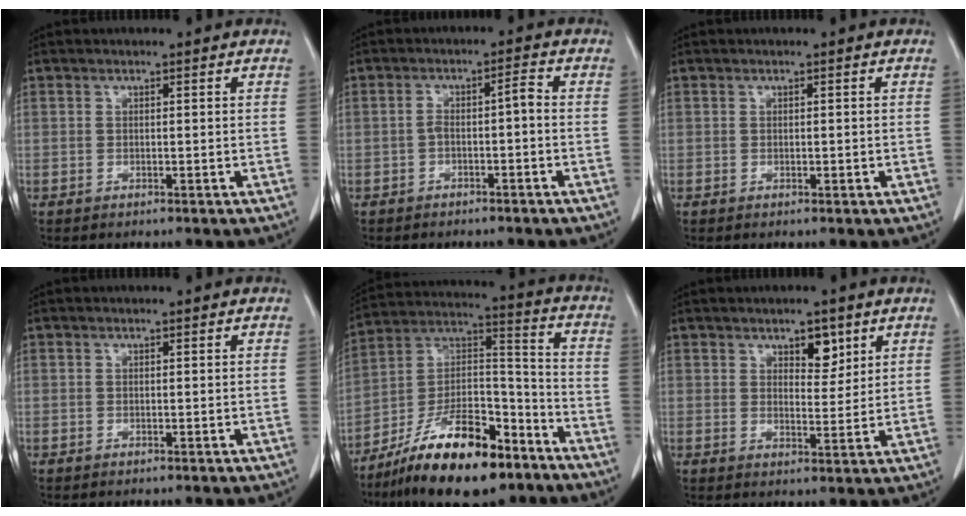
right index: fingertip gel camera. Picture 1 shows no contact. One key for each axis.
{"total": 3.2, "fx": -1.0, "fy": 0.7, "fz": 2.9, "tx": -0.051, "ty": 0.019, "tz": -0.014}
{"total": 0.6, "fx": -0.1, "fy": 0.3, "fz": 0.5, "tx": -0.009, "ty": 0.001, "tz": 0.002}
{"total": 0.0}
{"total": 19.8, "fx": -13.3, "fy": 6.3, "fz": 13.2, "tx": -0.232, "ty": 0.015, "tz": -0.228}
{"total": 4.2, "fx": 2.5, "fy": 1.9, "fz": 2.8, "tx": -0.038, "ty": -0.004, "tz": 0.039}